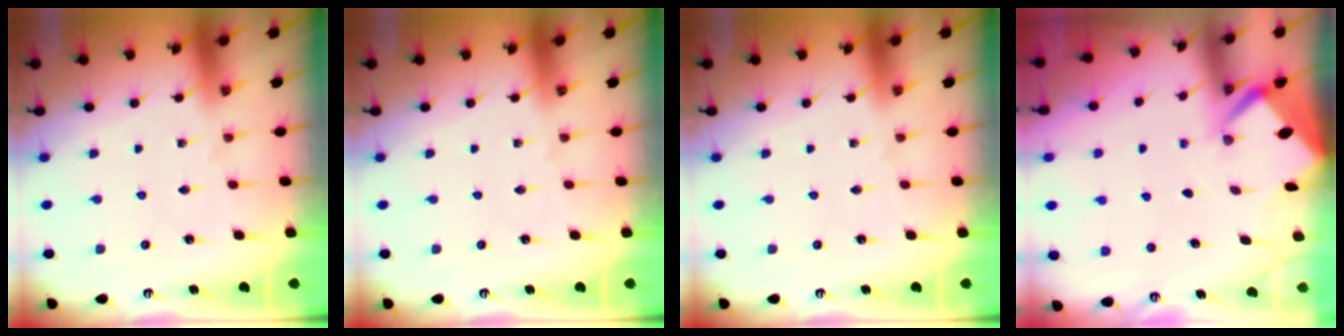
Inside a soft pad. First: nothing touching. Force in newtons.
{"total": 0.0}
{"total": 0.0}
{"total": 2.7, "press": 2.7, "slide": 0.2}